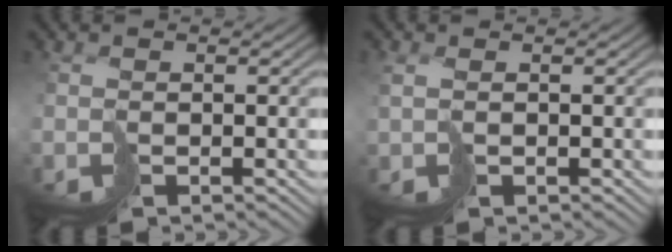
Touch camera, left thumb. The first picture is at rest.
{"total": 1.6, "force": [0.5, 0.9, 1.2], "torque": [-0.036, 0.000, 0.015]}